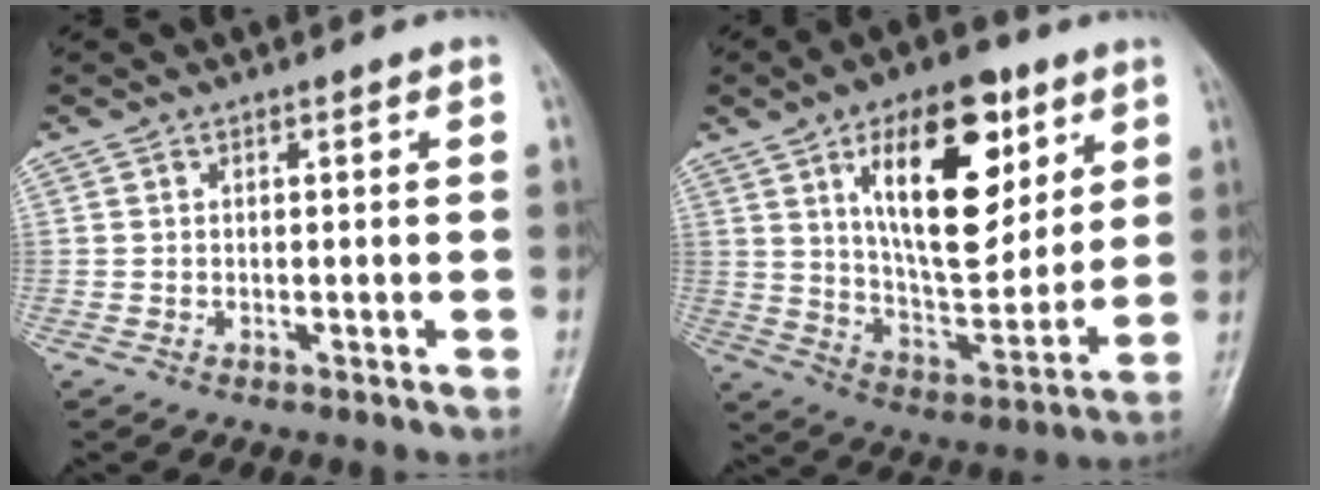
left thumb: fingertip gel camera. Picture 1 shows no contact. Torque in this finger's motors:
{"motor_torque": [0.74, 0.58, 1.75, -1.02, 0.44]}